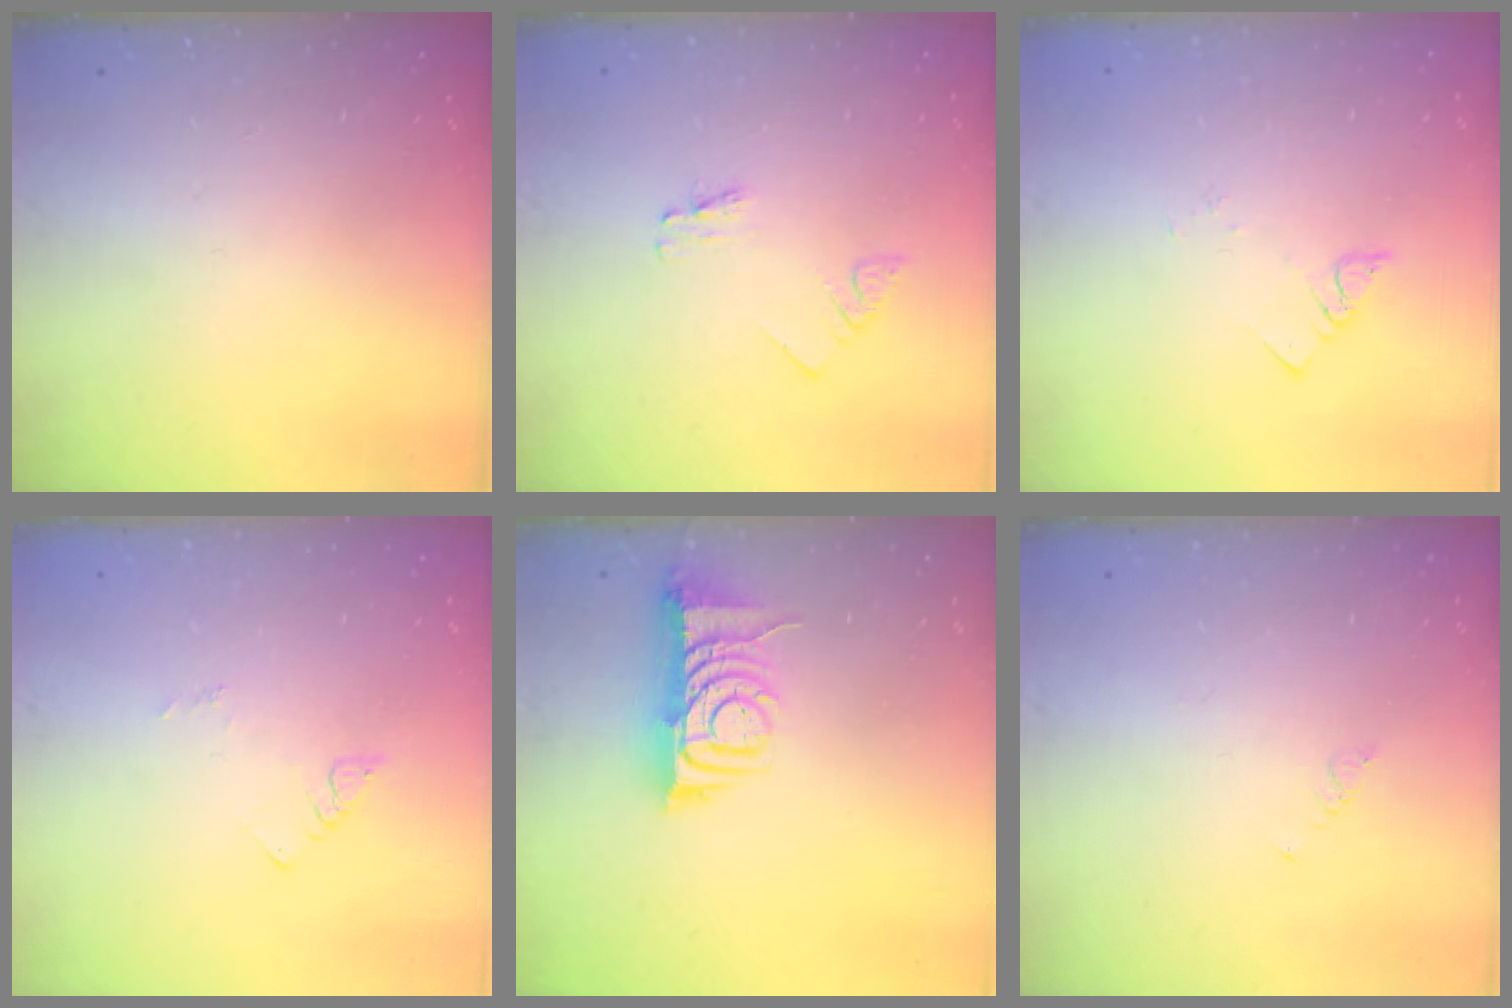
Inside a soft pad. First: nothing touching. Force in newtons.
{"total": 1.6, "press": 1.6, "slide": 0.2}
{"total": 1.9, "press": 1.9, "slide": 0.1}
{"total": 3.2, "press": 3.2, "slide": 0.3}
{"total": 7.9, "press": 7.9, "slide": 1.0}
{"total": 0.7, "press": 0.6, "slide": 0.2}